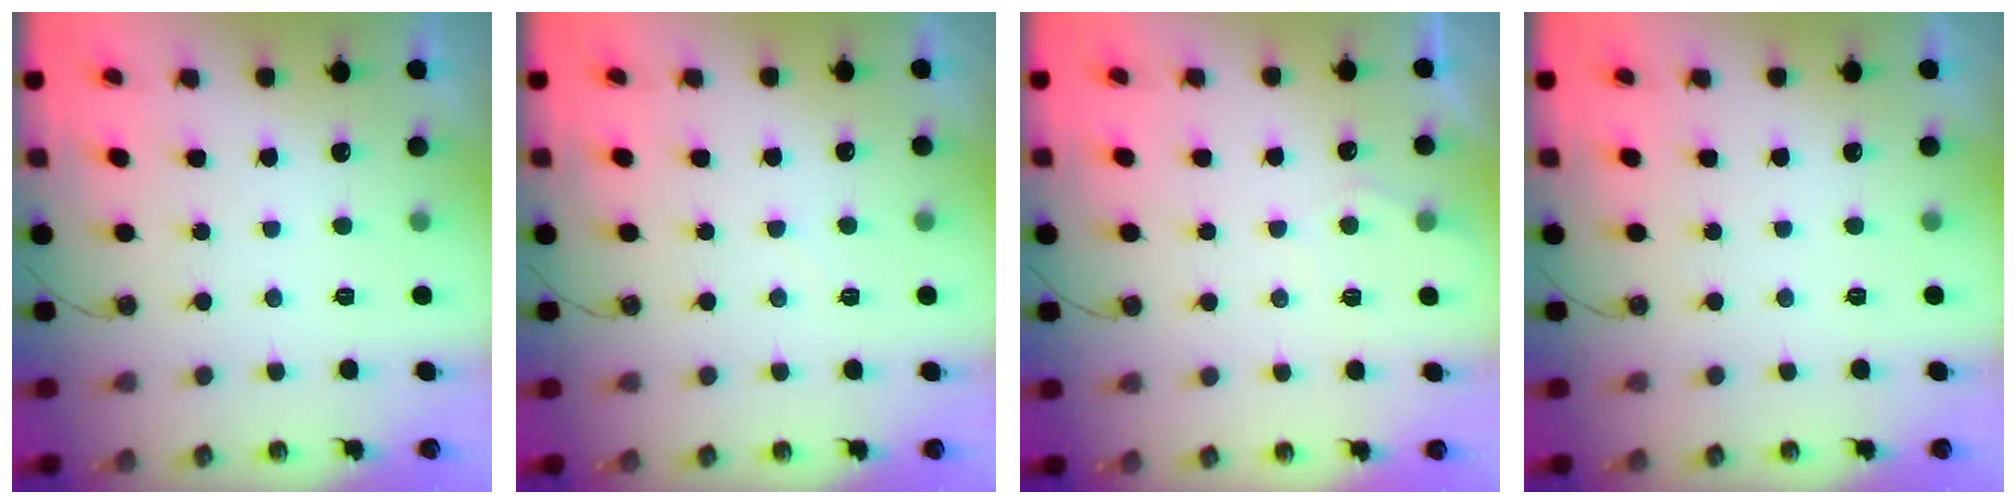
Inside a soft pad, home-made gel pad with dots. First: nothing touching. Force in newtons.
{"total": 3.2, "press": 3.2, "slide": 0.5}
{"total": 3.9, "press": 3.8, "slide": 0.5}
{"total": 0.0}